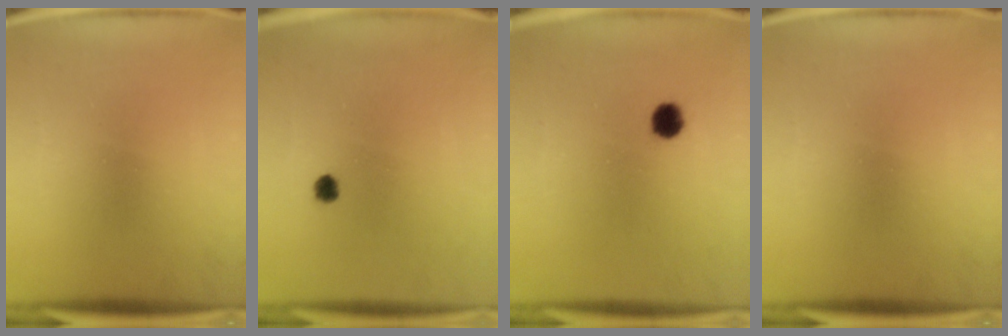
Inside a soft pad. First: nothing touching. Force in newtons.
{"total": 1.7}
{"total": 3.2}
{"total": 0.0}